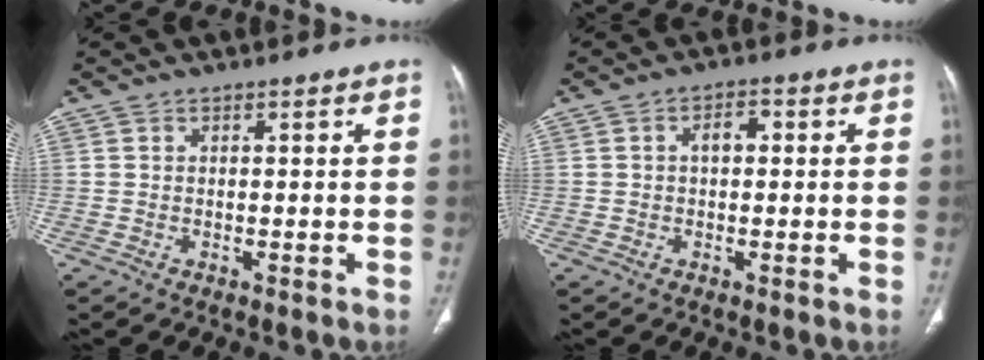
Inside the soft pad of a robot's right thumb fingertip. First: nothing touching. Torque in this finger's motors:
{"motor_torque": [0.73, 0.67, 0.26, 0.33, 0.00]}